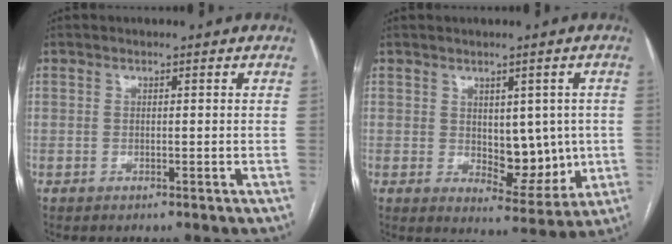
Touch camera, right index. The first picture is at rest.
{"total": 7.5, "force": [0.0, 4.0, 6.3], "torque": [-0.073, -0.002, 0.016]}